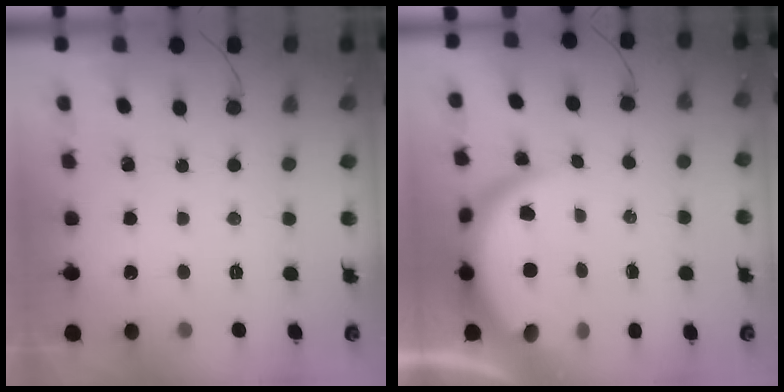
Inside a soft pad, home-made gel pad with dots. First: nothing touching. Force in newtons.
{"total": 9.2, "press": 9.2, "slide": 0.8}